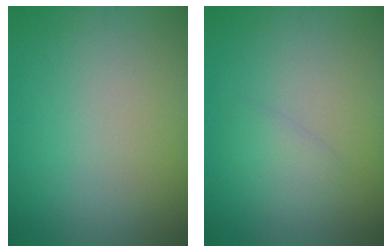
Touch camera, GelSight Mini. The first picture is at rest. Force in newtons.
{"total": 1.3, "press": 1.3, "slide": 0.1}